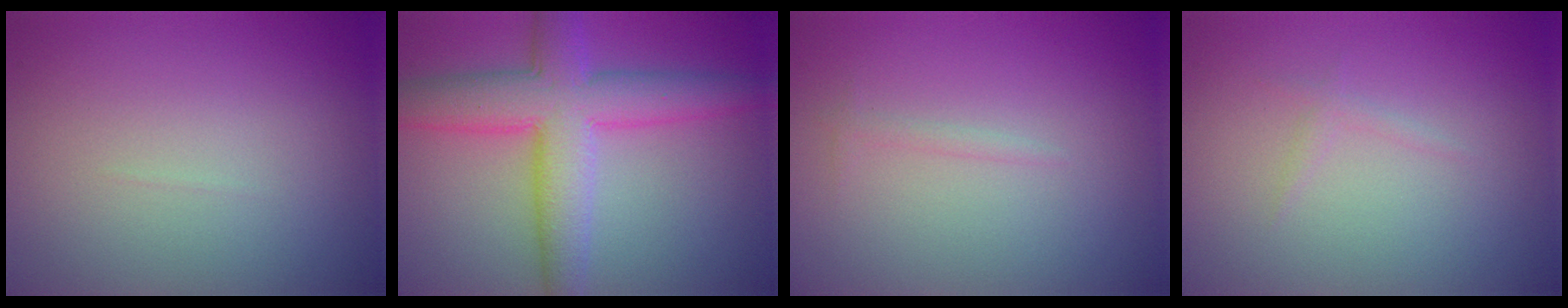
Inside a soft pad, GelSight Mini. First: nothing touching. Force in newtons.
{"total": 7.6, "press": 7.6, "slide": 0.1}
{"total": 0.6, "press": 0.6, "slide": 0.0}
{"total": 0.7, "press": 0.7, "slide": 0.1}